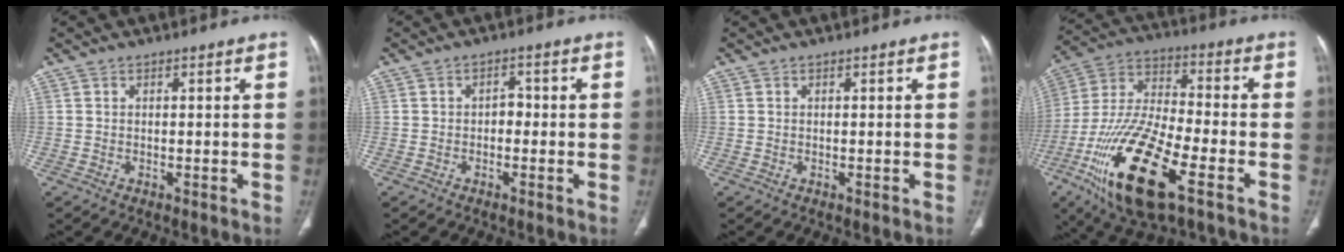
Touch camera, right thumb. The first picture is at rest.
{"total": 2.0, "force": [-0.5, 1.5, 1.3], "torque": [-0.006, 0.009, -0.014]}
{"total": 0.0}
{"total": 22.8, "force": [-10.0, 7.8, 18.9], "torque": [-0.402, 0.016, -0.179]}